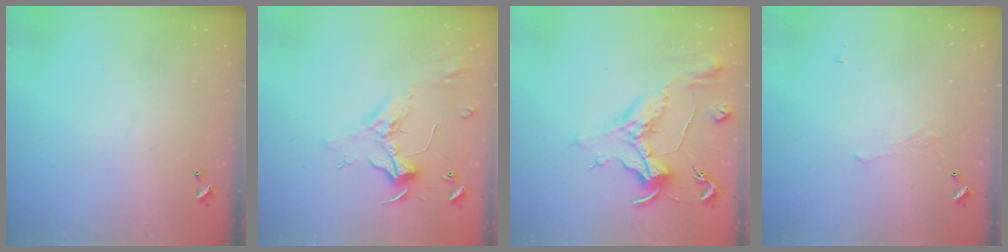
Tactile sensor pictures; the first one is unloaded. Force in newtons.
{"total": 2.3, "press": 2.1, "slide": 0.9}
{"total": 1.6, "press": 1.5, "slide": 0.6}
{"total": 1.1, "press": 0.8, "slide": 0.7}